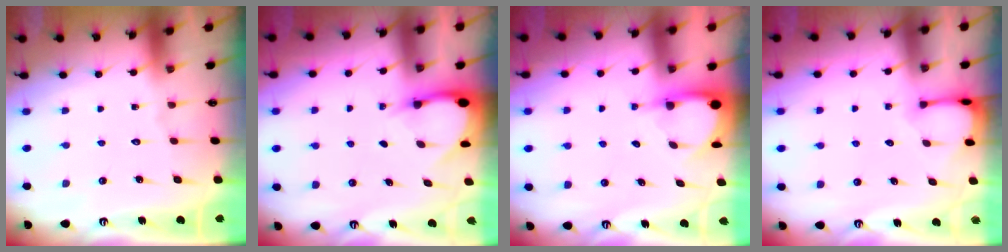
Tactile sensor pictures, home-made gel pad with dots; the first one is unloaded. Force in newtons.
{"total": 3.4, "press": 3.4, "slide": 0.2}
{"total": 3.4, "press": 3.4, "slide": 0.3}
{"total": 2.3, "press": 2.3, "slide": 0.4}